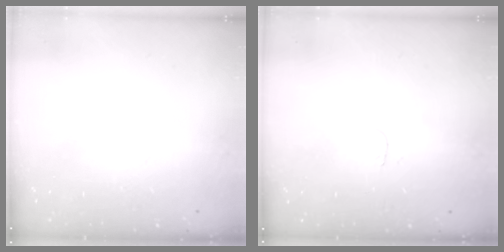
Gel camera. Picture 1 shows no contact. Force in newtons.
{"total": 3.6, "press": 3.6, "slide": 0.3}